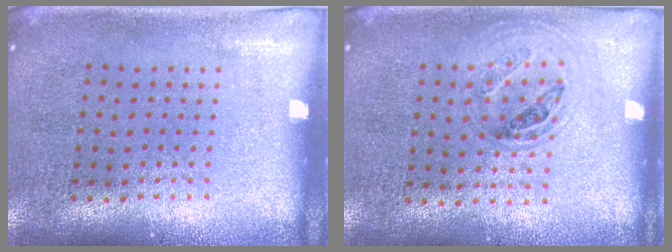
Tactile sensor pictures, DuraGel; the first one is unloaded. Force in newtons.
{"total": 1.1, "press": 0.9, "slide": 0.5}